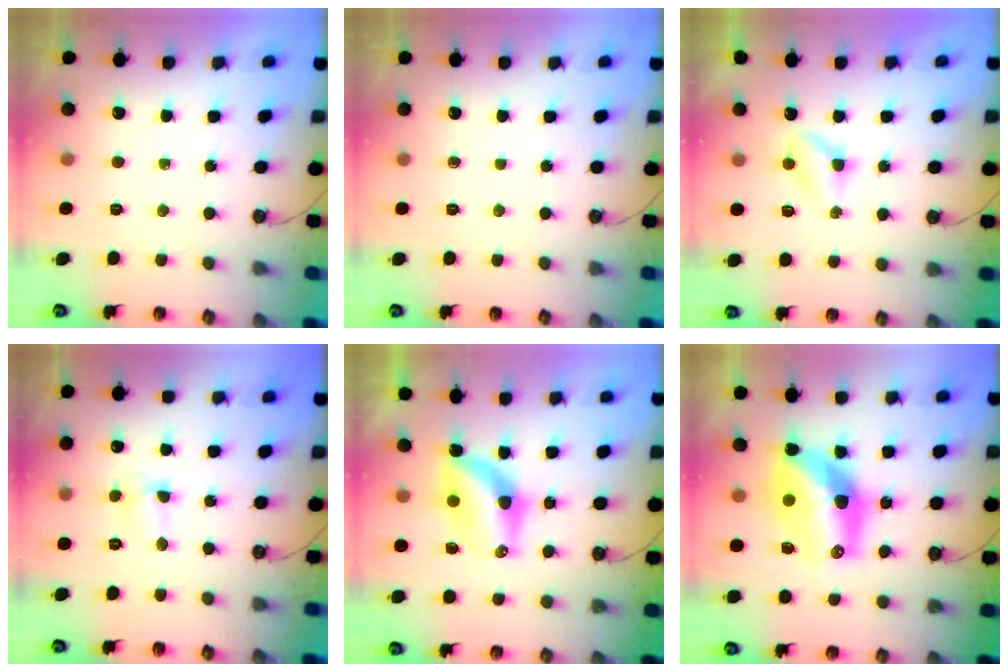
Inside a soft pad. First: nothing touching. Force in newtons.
{"total": 0.0}
{"total": 3.3, "press": 3.3, "slide": 0.4}
{"total": 4.9, "press": 4.8, "slide": 0.5}
{"total": 9.5, "press": 8.5, "slide": 4.2}
{"total": 14.0, "press": 13.9, "slide": 1.7}